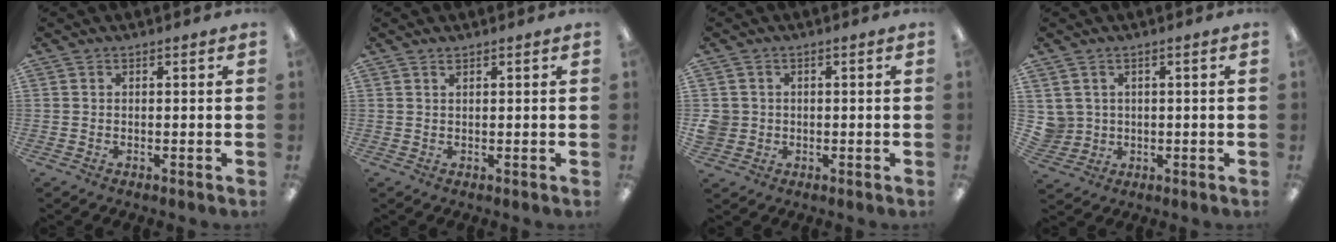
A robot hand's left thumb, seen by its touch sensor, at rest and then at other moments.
{"total": 0.8, "force": [0.7, 0.2, 0.5], "torque": [-0.010, 0.000, 0.012]}
{"total": 3.4, "force": [0.1, 3.4, 0.6], "torque": [-0.016, 0.008, 0.005]}
{"total": 3.9, "force": [1.4, 3.6, 0.0], "torque": [-0.022, 0.000, 0.027]}